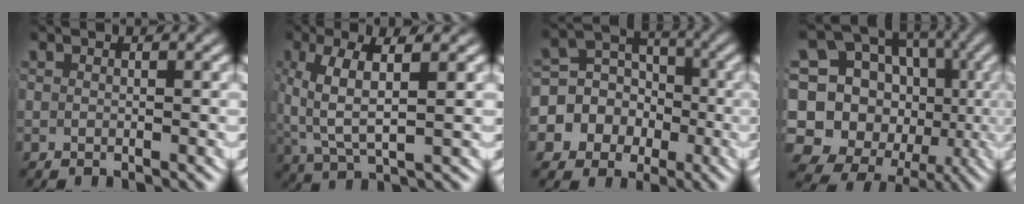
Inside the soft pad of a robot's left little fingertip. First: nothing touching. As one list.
[{"total": 4.3, "force": [0.8, 1.5, 3.9], "torque": [-0.088, -0.004, 0.024]}, {"total": 12.0, "force": [-1.8, 10.9, 4.5], "torque": [-0.117, -0.028, -0.037]}, {"total": 20.3, "force": [-2.3, 18.1, 8.9], "torque": [-0.217, -0.072, -0.036]}]